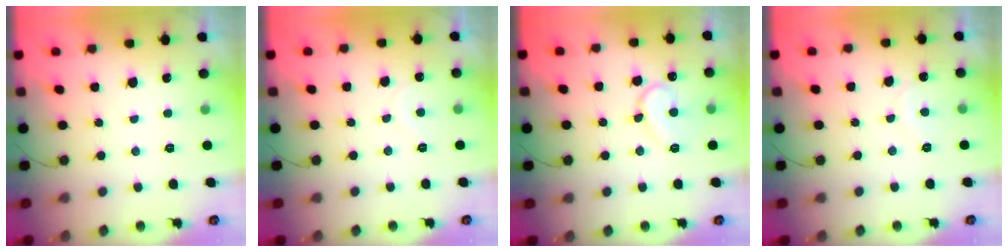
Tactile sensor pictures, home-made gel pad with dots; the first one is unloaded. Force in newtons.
{"total": 4.6, "press": 4.5, "slide": 0.4}
{"total": 10.0, "press": 9.9, "slide": 1.1}
{"total": 5.2, "press": 5.2, "slide": 0.4}